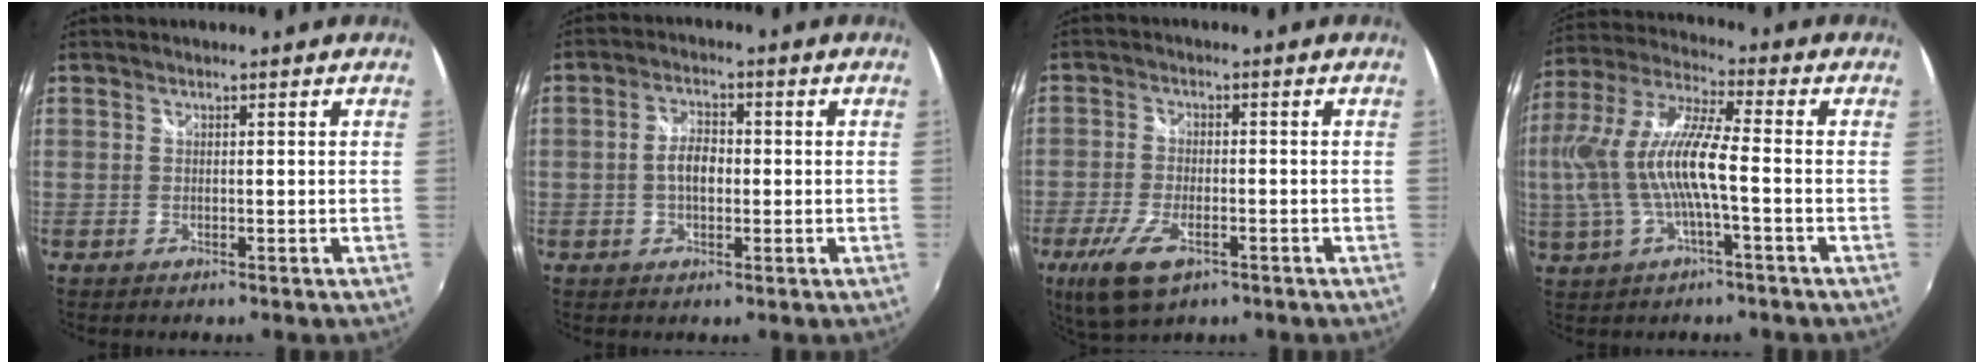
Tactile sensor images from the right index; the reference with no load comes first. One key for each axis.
{"total": 4.7, "fx": -0.5, "fy": 2.6, "fz": 3.8, "tx": -0.074, "ty": 0.009, "tz": -0.008}
{"total": 9.9, "fx": -5.3, "fy": 4.3, "fz": 7.2, "tx": -0.168, "ty": -0.028, "tz": -0.098}
{"total": 14.8, "fx": -1.6, "fy": 2.9, "fz": 14.4, "tx": -0.272, "ty": -0.001, "tz": -0.029}